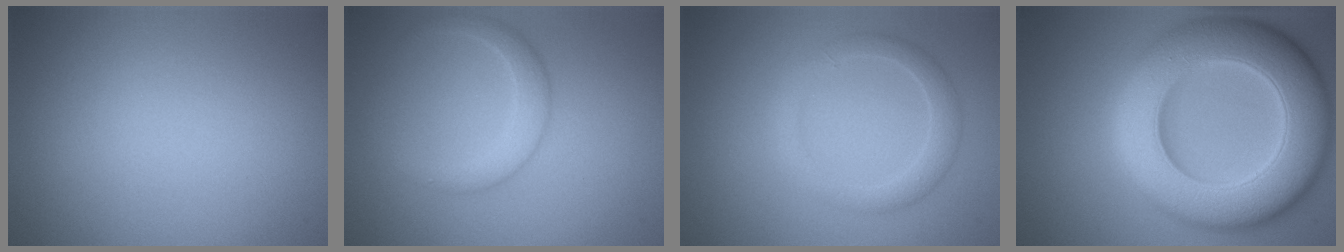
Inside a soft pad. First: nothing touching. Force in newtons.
{"total": 2.4, "press": 2.4, "slide": 0.1}
{"total": 2.3, "press": 2.3, "slide": 0.0}
{"total": 13.2, "press": 13.1, "slide": 2.1}